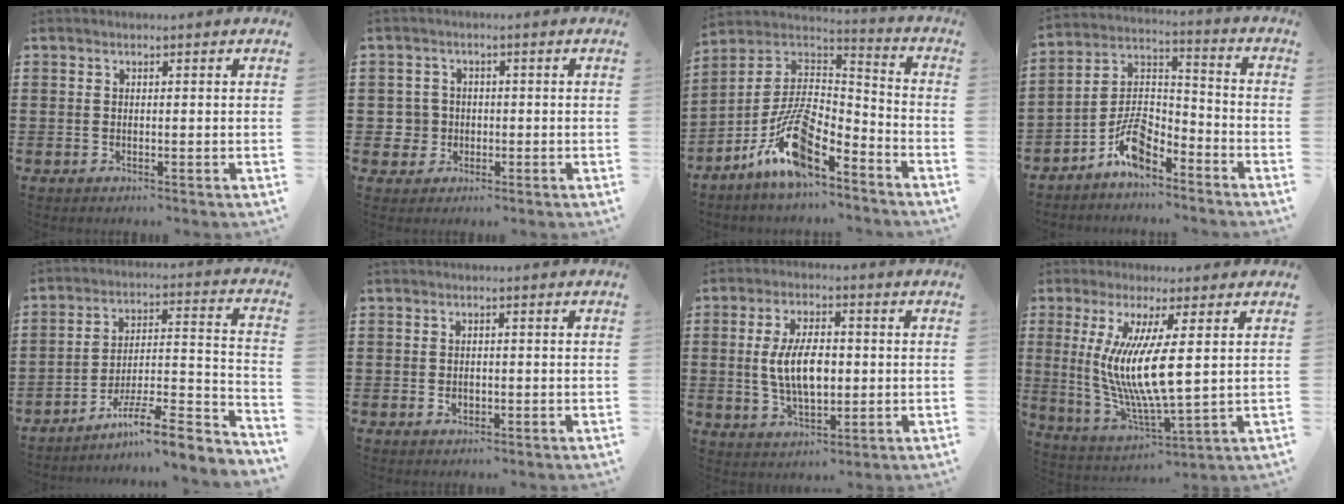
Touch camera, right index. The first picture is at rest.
{"total": 3.5, "force": [-0.6, 3.4, 0.8], "torque": [-0.036, 0.005, -0.017]}
{"total": 13.2, "force": [-8.1, 4.5, 9.4], "torque": [-0.189, 0.014, -0.152]}
{"total": 7.9, "force": [-6.0, 2.9, 4.2], "torque": [-0.097, 0.001, -0.118]}
{"total": 8.3, "force": [-6.5, 1.1, 5.1], "torque": [-0.075, 0.001, -0.126]}
{"total": 1.4, "force": [-0.2, 1.0, 0.9], "torque": [-0.019, 0.005, -0.005]}
{"total": 8.1, "force": [0.2, 4.0, 7.1], "torque": [-0.130, 0.001, -0.004]}
{"total": 10.5, "force": [2.4, 1.9, 10.1], "torque": [-0.218, -0.015, 0.041]}